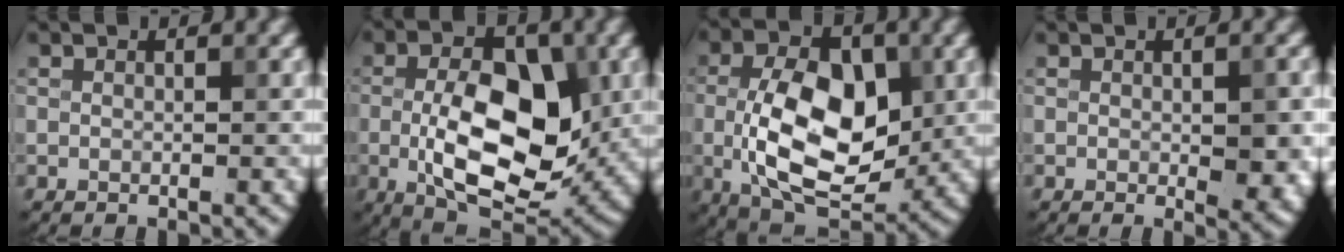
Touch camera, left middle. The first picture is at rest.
{"total": 10.6, "force": [-1.0, 5.4, 9.1], "torque": [-0.148, -0.003, -0.017]}
{"total": 10.8, "force": [-0.7, 6.3, 8.8], "torque": [-0.159, -0.007, -0.010]}
{"total": 3.4, "force": [-0.3, 1.2, 3.2], "torque": [-0.045, -0.007, 0.001]}